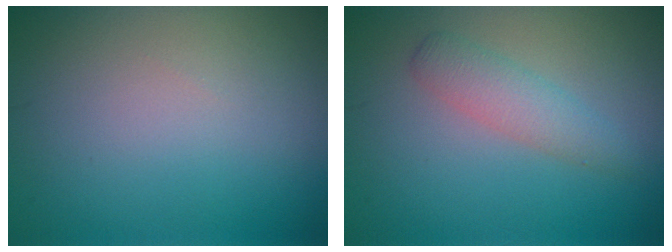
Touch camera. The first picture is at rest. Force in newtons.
{"total": 2.4, "press": 2.4, "slide": 0.1}